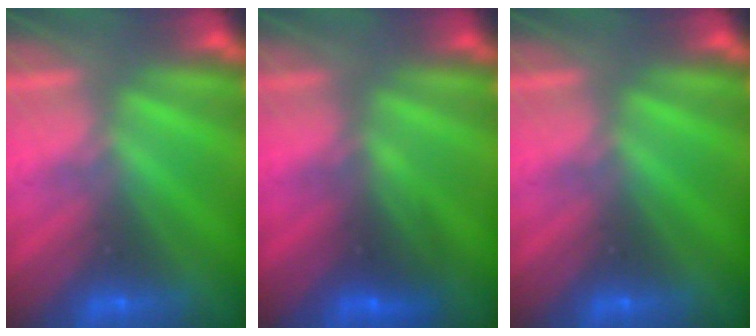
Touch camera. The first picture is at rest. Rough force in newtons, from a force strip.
{"total": 2.7}
{"total": 0.0}